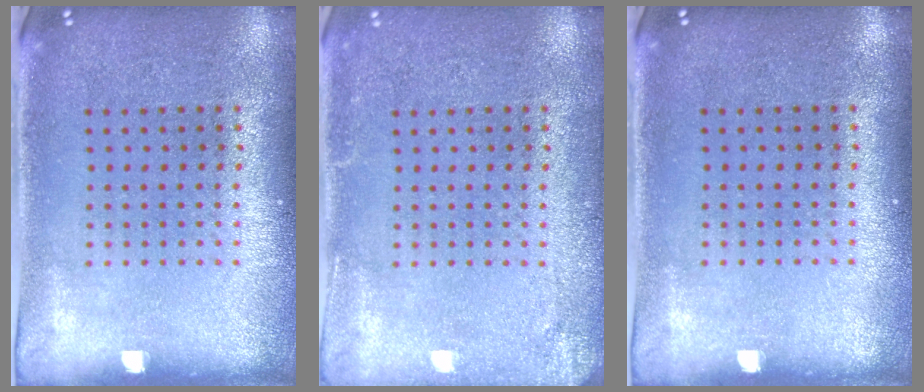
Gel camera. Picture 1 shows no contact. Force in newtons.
{"total": 2.0, "press": 1.9, "slide": 0.1}
{"total": 0.0}